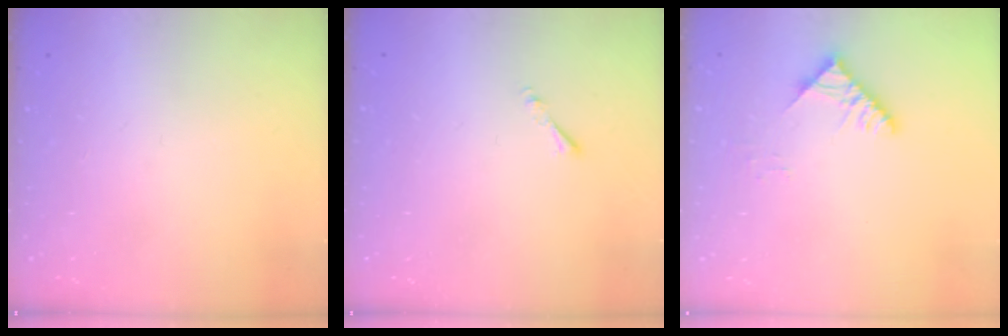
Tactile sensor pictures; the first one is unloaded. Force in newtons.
{"total": 0.8, "press": 0.7, "slide": 0.3}
{"total": 4.7, "press": 4.7, "slide": 0.9}